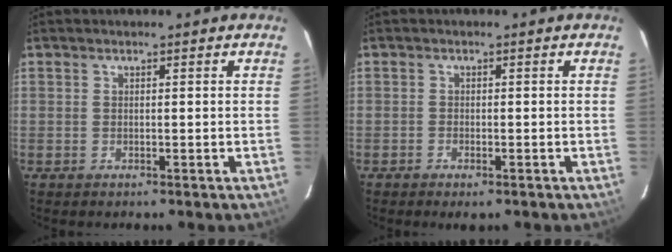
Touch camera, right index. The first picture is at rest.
{"total": 1.8, "force": [-1.2, 0.8, 1.1], "torque": [-0.026, -0.002, -0.024]}